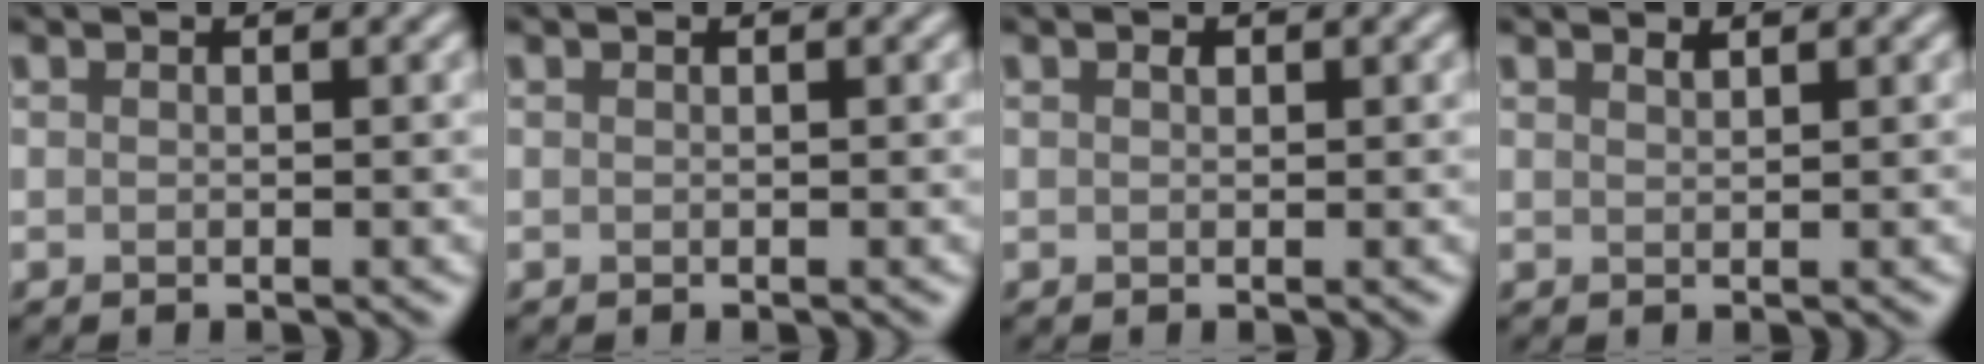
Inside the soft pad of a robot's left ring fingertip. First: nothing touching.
{"total": 0.0}
{"total": 0.5, "force": [0.2, 0.3, 0.3], "torque": [-0.005, 0.000, 0.002]}
{"total": 0.7, "force": [0.6, 0.1, 0.3], "torque": [-0.002, -0.001, 0.013]}